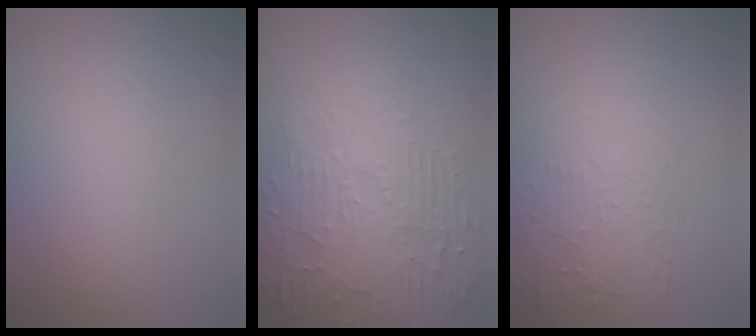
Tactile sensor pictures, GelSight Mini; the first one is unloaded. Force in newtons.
{"total": 4.9, "press": 3.7, "slide": 3.2}
{"total": 1.6, "press": 0.3, "slide": 1.6}